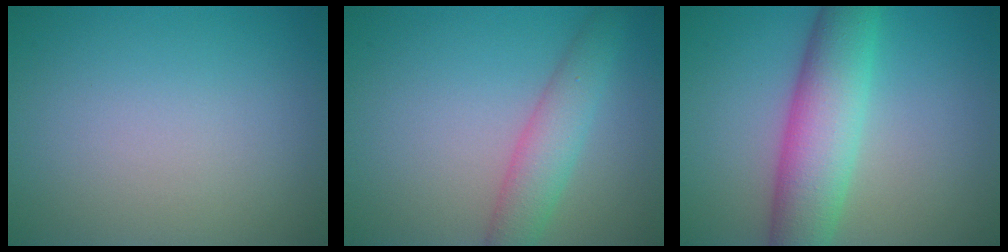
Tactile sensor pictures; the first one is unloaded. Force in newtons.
{"total": 3.6, "press": 3.6, "slide": 0.1}
{"total": 7.5, "press": 7.5, "slide": 0.1}